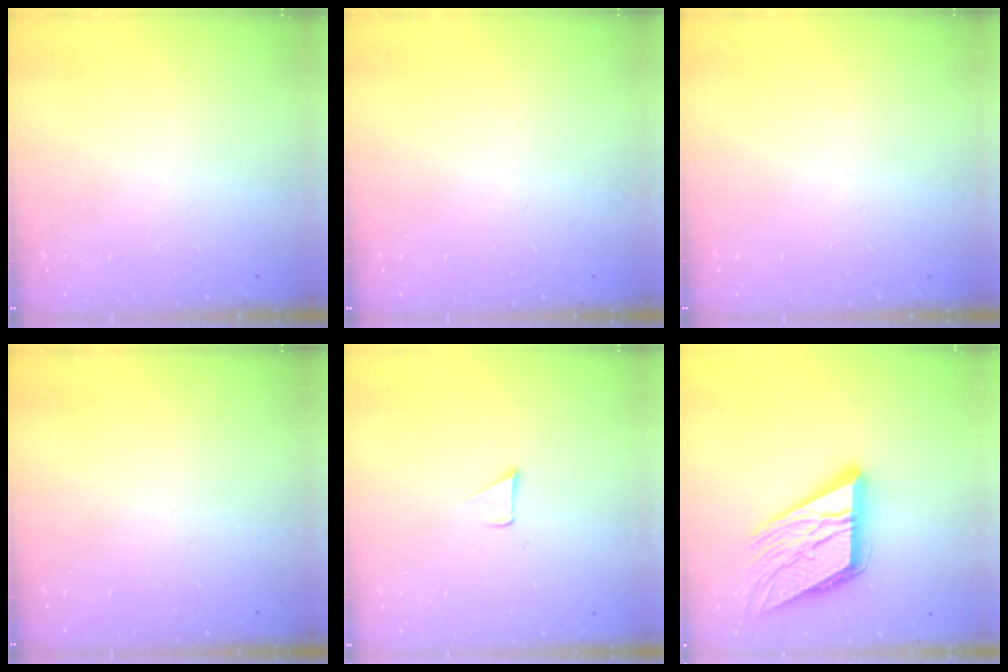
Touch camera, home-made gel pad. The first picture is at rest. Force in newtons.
{"total": 0.0}
{"total": 0.0}
{"total": 0.0}
{"total": 1.8, "press": 1.7, "slide": 0.1}
{"total": 18.6, "press": 18.4, "slide": 2.2}